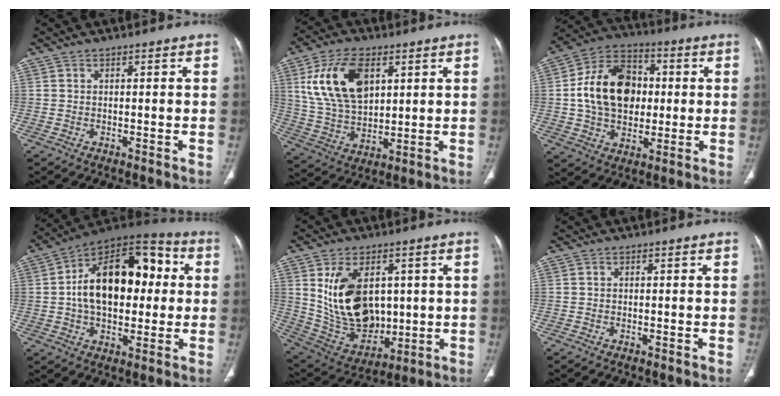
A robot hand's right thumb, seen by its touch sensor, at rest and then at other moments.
{"total": 16.0, "force": [5.7, 9.1, 11.8], "torque": [-0.213, -0.015, 0.119]}
{"total": 17.7, "force": [1.3, 13.0, 12.0], "torque": [-0.174, 0.020, 0.021]}
{"total": 22.3, "force": [2.1, 13.3, 17.8], "torque": [-0.251, 0.033, 0.027]}
{"total": 18.0, "force": [3.1, 12.2, 13.0], "torque": [-0.189, -0.016, 0.085]}
{"total": 0.0}